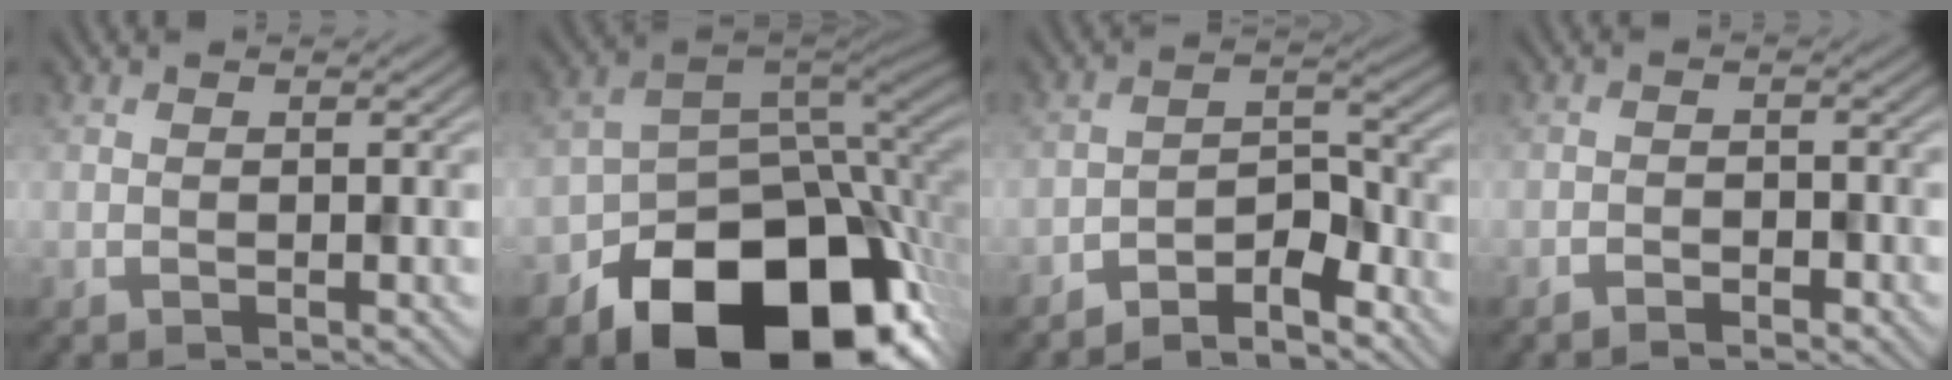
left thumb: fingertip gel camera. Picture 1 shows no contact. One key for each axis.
{"total": 19.8, "fx": -11.0, "fy": 12.1, "fz": 11.2, "tx": -0.190, "ty": -0.066, "tz": -0.152}
{"total": 5.7, "fx": -4.9, "fy": 1.6, "fz": 2.5, "tx": -0.038, "ty": 0.014, "tz": -0.098}
{"total": 1.6, "fx": -1.4, "fy": 0.5, "fz": 0.5, "tx": -0.008, "ty": 0.001, "tz": -0.026}